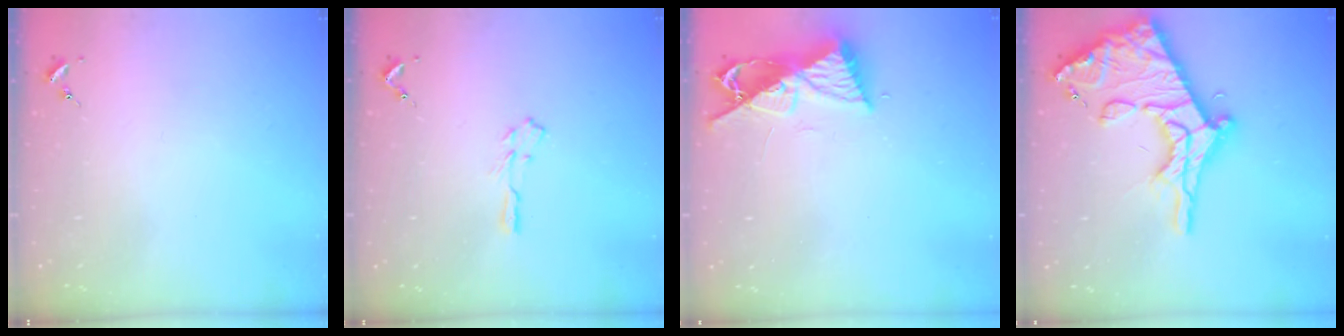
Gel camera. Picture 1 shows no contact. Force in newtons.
{"total": 3.6, "press": 3.6, "slide": 0.4}
{"total": 9.4, "press": 9.3, "slide": 1.4}
{"total": 27.1, "press": 27.0, "slide": 2.1}